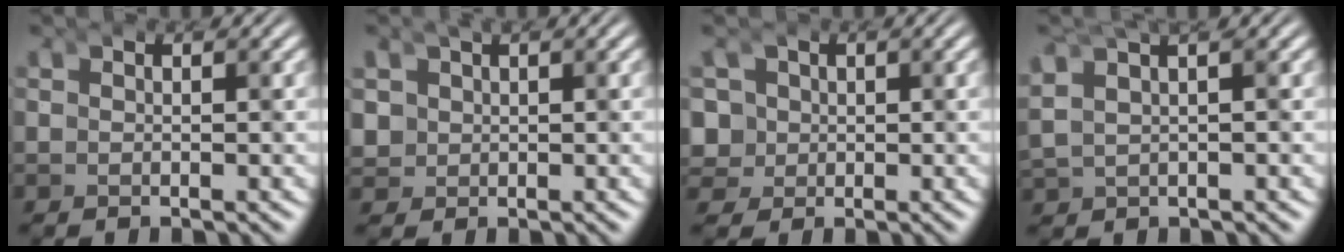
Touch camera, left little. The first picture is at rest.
{"total": 2.3, "force": [0.1, 2.2, 0.5], "torque": [-0.039, -0.020, 0.006]}
{"total": 5.1, "force": [-1.6, 4.7, 0.9], "torque": [-0.073, -0.042, -0.023]}
{"total": 4.3, "force": [0.6, 3.4, 2.7], "torque": [-0.063, 0.008, 0.007]}